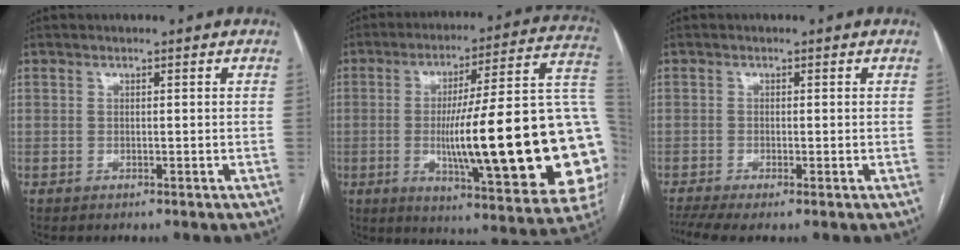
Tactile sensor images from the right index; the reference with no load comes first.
{"total": 31.3, "force": [-3.5, 3.4, 30.9], "torque": [-0.348, 0.005, -0.058]}
{"total": 4.2, "force": [-2.8, 0.8, 3.1], "torque": [-0.057, -0.006, -0.053]}